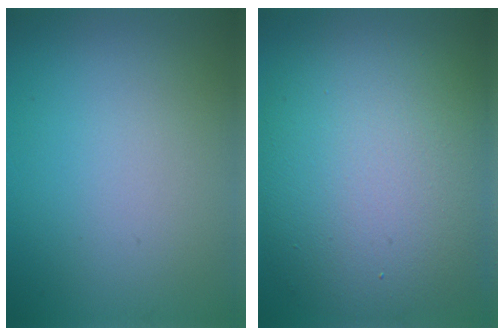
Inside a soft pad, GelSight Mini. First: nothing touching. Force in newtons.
{"total": 12.9, "press": 12.9, "slide": 0.9}